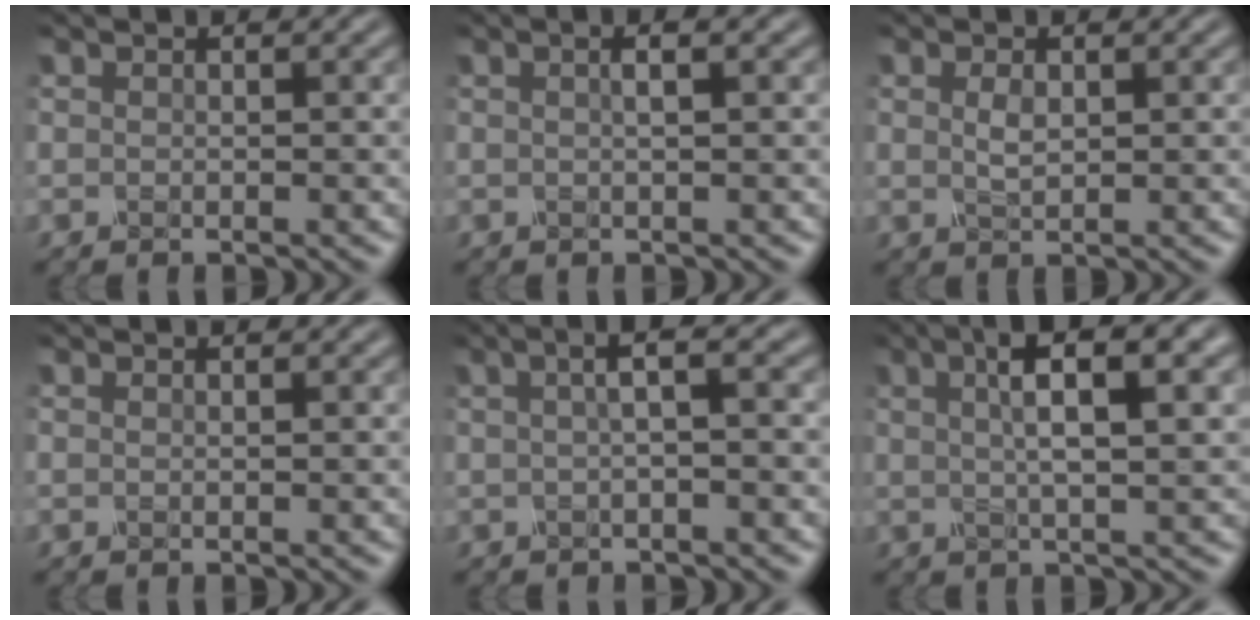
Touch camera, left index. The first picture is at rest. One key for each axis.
{"total": 2.4, "fx": 0.7, "fy": 0.8, "fz": 2.1, "tx": -0.015, "ty": 0.008, "tz": -0.005}
{"total": 0.8, "fx": 0.1, "fy": 0.3, "fz": 0.8, "tx": -0.027, "ty": -0.002, "tz": 0.015}
{"total": 0.5, "fx": 0.2, "fy": 0.2, "fz": 0.4, "tx": -0.002, "ty": 0.002, "tz": -0.002}
{"total": 2.8, "fx": 0.2, "fy": 0.5, "fz": 2.8, "tx": -0.046, "ty": 0.012, "tz": 0.009}
{"total": 6.9, "fx": 2.1, "fy": 1.5, "fz": 6.4, "tx": -0.100, "ty": 0.013, "tz": 0.038}